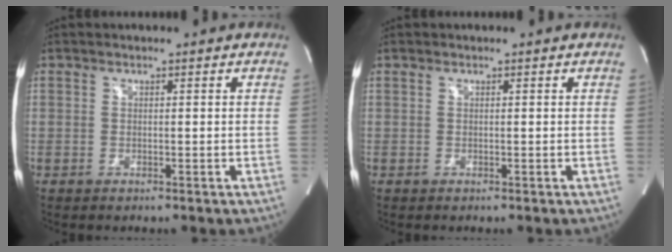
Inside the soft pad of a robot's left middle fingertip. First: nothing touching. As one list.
[{"total": 0.0}]